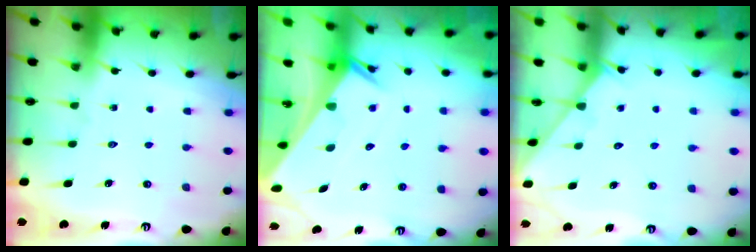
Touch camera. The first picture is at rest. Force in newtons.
{"total": 2.9, "press": 2.9, "slide": 0.2}
{"total": 2.2, "press": 2.2, "slide": 0.2}